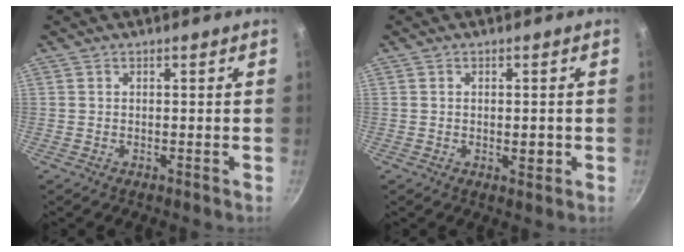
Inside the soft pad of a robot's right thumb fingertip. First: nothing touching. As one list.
[{"total": 2.1, "force": [-0.3, 1.0, 1.8], "torque": [-0.025, -0.004, -0.003]}]